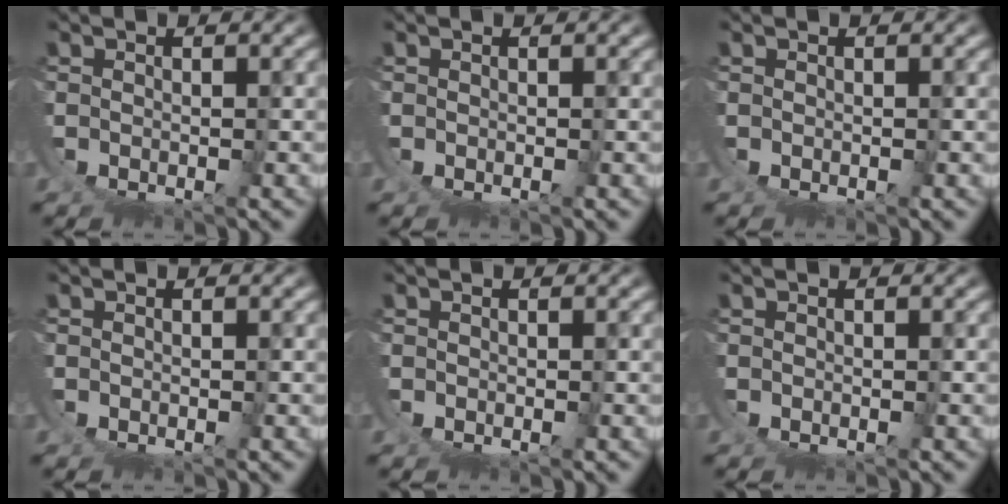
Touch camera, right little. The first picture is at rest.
{"total": 0.0}
{"total": 0.0}
{"total": 0.0}
{"total": 0.0}
{"total": 0.0}